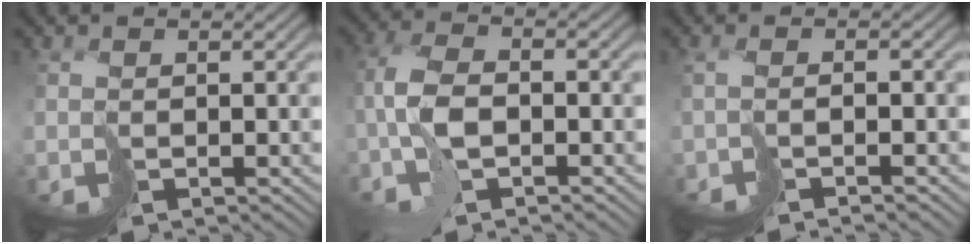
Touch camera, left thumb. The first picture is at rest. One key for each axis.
{"total": 5.4, "fx": -1.5, "fy": 2.3, "fz": 4.7, "tx": -0.109, "ty": 0.010, "tz": -0.039}
{"total": 2.0, "fx": -1.5, "fy": -0.7, "fz": 1.2, "tx": -0.020, "ty": -0.001, "tz": -0.031}